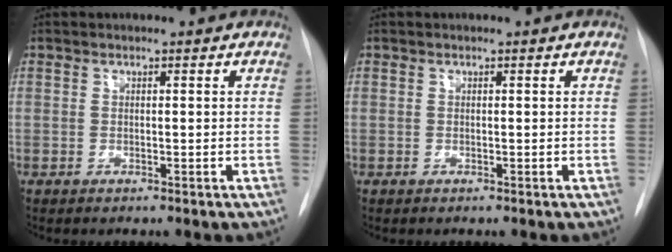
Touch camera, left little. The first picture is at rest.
{"total": 0.0}